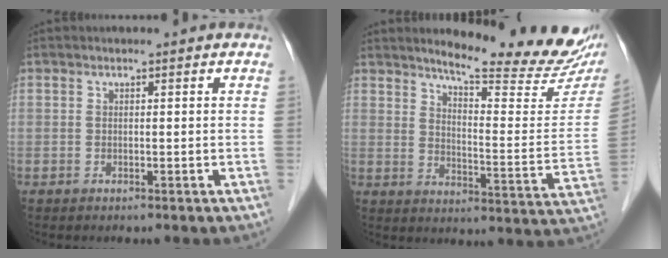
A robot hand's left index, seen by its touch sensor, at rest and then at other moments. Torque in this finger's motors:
{"motor_torque": [0.29, -0.32, 0.33, 0.06]}